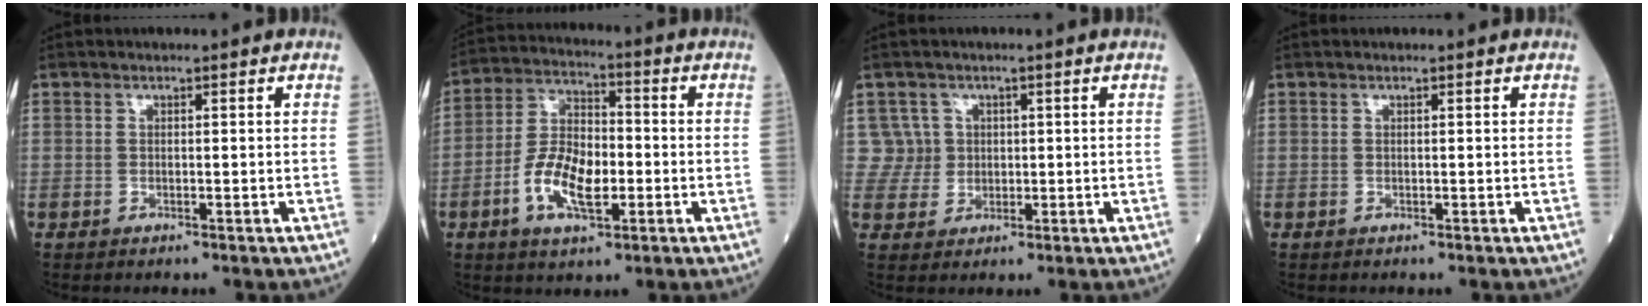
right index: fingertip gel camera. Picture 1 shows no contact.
{"total": 10.4, "force": [-3.0, 4.6, 8.8], "torque": [-0.179, 0.009, -0.057]}
{"total": 4.0, "force": [1.0, 3.8, -0.4], "torque": [0.022, 0.010, 0.020]}
{"total": 0.0}